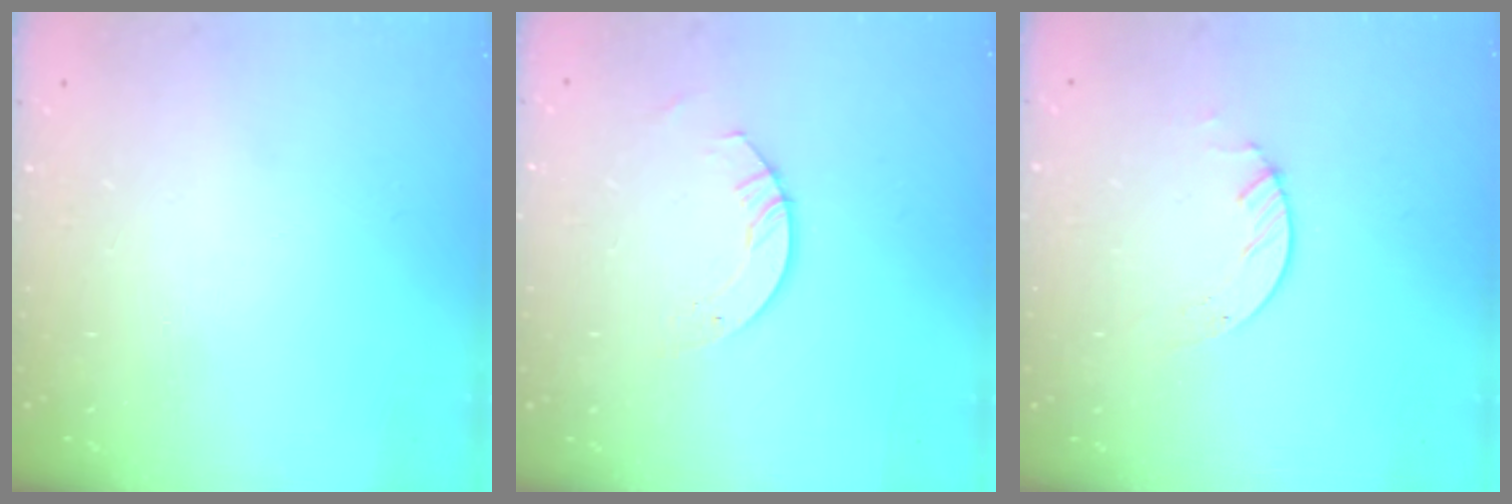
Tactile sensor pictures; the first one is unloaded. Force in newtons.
{"total": 3.7, "press": 3.7, "slide": 0.3}
{"total": 3.1, "press": 3.1, "slide": 0.3}